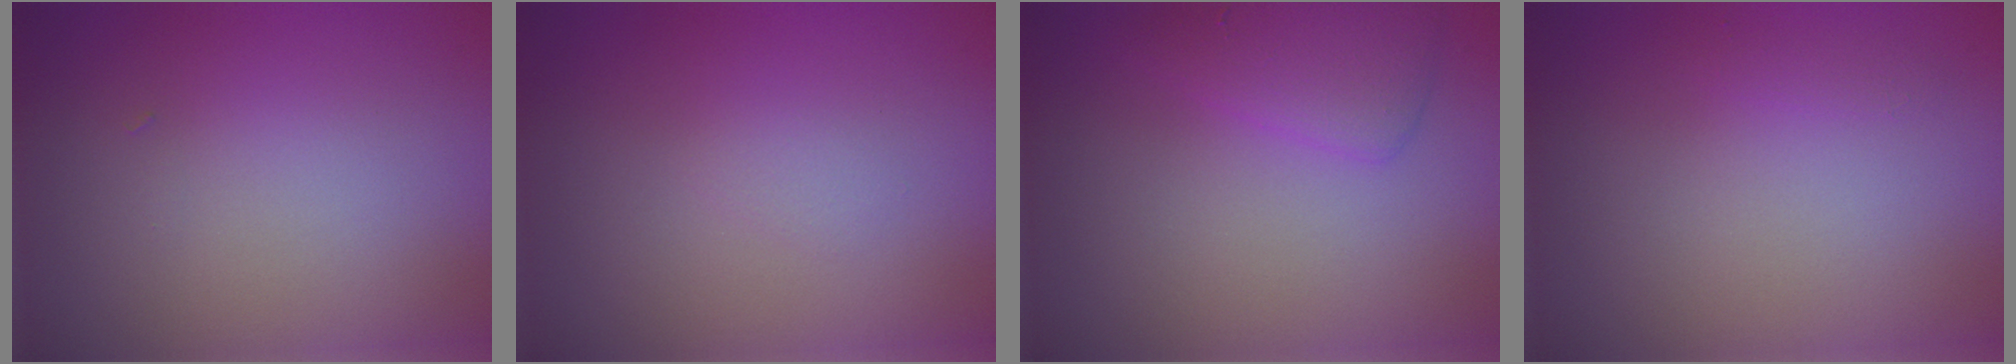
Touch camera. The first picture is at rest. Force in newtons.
{"total": 0.5, "press": 0.5, "slide": 0.1}
{"total": 2.6, "press": 2.6, "slide": 0.2}
{"total": 0.5, "press": 0.5, "slide": 0.1}